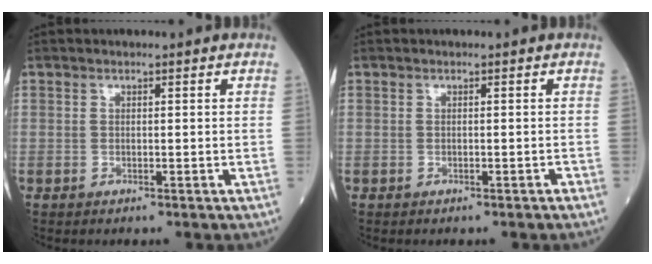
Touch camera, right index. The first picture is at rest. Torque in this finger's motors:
{"motor_torque": [0.00, 0.00, 0.00, 0.00]}